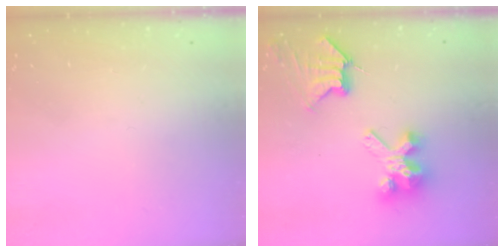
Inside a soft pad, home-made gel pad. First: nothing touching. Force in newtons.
{"total": 10.3, "press": 10.2, "slide": 1.1}